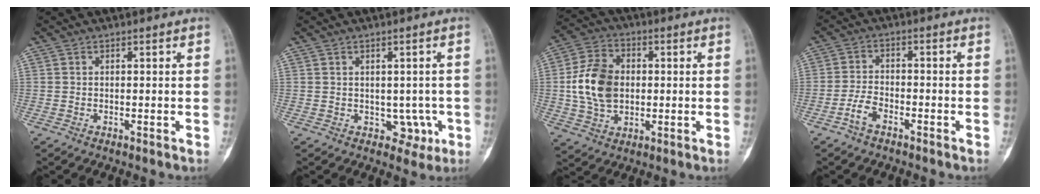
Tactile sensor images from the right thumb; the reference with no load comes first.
{"total": 3.9, "force": [-0.5, 3.3, 2.1], "torque": [0.002, 0.003, 0.001]}
{"total": 12.7, "force": [0.3, 9.0, 9.0], "torque": [-0.153, 0.010, 0.006]}
{"total": 4.0, "force": [-2.6, 1.9, 2.4], "torque": [-0.050, 0.020, -0.052]}